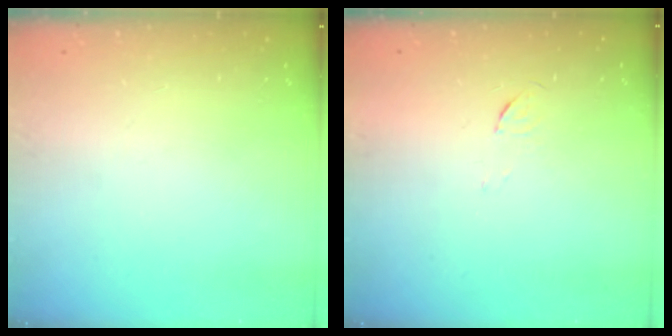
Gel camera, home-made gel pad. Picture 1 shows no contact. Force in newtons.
{"total": 3.6, "press": 3.6, "slide": 0.3}